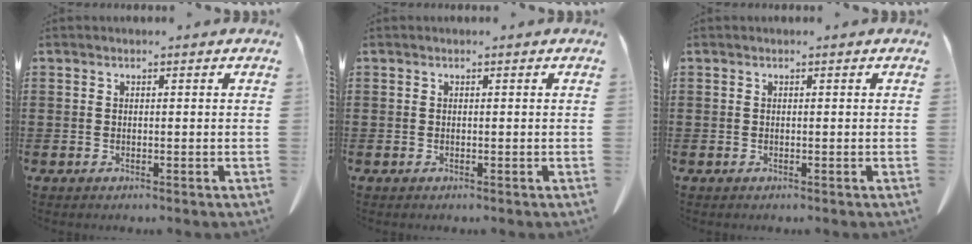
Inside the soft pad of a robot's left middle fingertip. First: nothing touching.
{"total": 0.0}
{"total": 0.0}